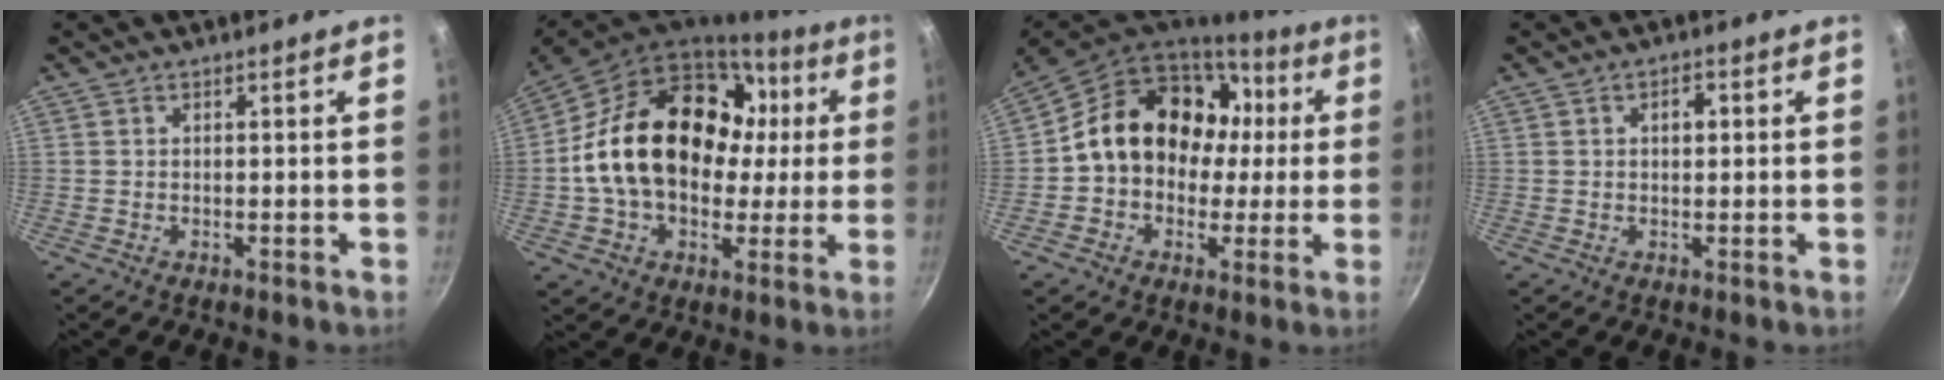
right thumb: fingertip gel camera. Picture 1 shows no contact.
{"total": 26.0, "force": [2.9, 18.7, 17.9], "torque": [-0.286, 0.042, 0.050]}
{"total": 19.2, "force": [2.2, 15.3, 11.4], "torque": [-0.148, 0.049, 0.033]}
{"total": 2.6, "force": [0.5, 1.6, 2.0], "torque": [-0.019, 0.006, 0.007]}